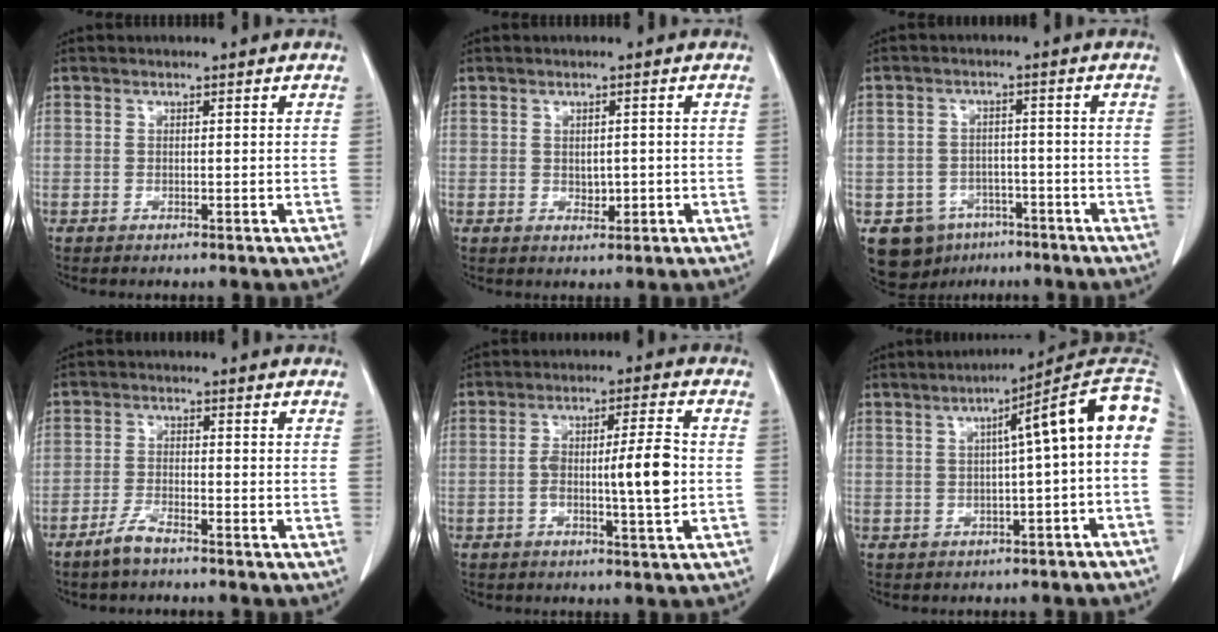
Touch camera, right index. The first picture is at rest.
{"total": 2.0, "force": [-0.2, 1.3, 1.5], "torque": [-0.020, -0.001, 0.002]}
{"total": 7.4, "force": [-4.2, 5.9, 1.4], "torque": [-0.023, 0.010, -0.058]}
{"total": 3.2, "force": [-2.7, 0.4, 1.7], "torque": [-0.037, -0.001, -0.059]}
{"total": 7.9, "force": [-1.0, 0.8, 7.8], "torque": [-0.132, 0.009, -0.018]}
{"total": 11.2, "force": [1.5, 0.2, 11.1], "torque": [-0.141, 0.041, 0.010]}